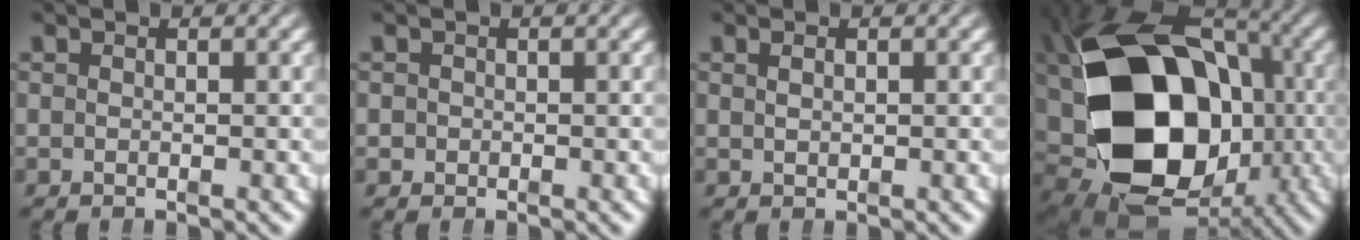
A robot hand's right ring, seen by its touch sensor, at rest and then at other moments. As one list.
[{"total": 1.0, "force": [-0.3, 0.9, -0.1], "torque": [-0.004, -0.004, -0.006]}, {"total": 0.5, "force": [0.2, -0.4, 0.2], "torque": [0.000, -0.003, 0.009]}, {"total": 26.7, "force": [-2.2, 18.0, 19.6], "torque": [-0.362, -0.067, -0.011]}]